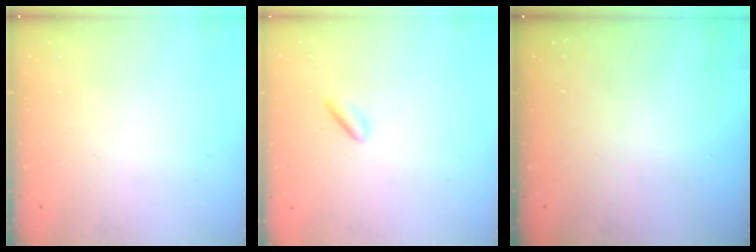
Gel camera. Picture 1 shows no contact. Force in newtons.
{"total": 1.9, "press": 1.7, "slide": 0.7}
{"total": 0.0}